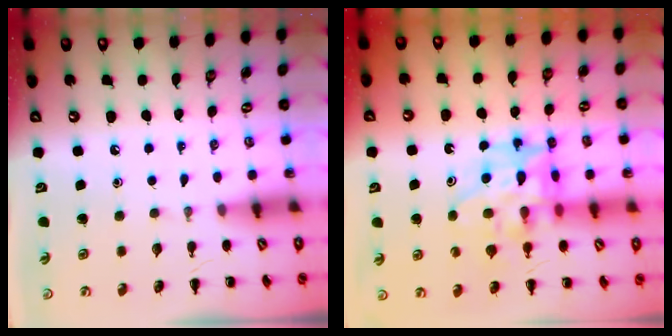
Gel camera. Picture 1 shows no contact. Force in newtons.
{"total": 13.9, "press": 13.4, "slide": 3.8}